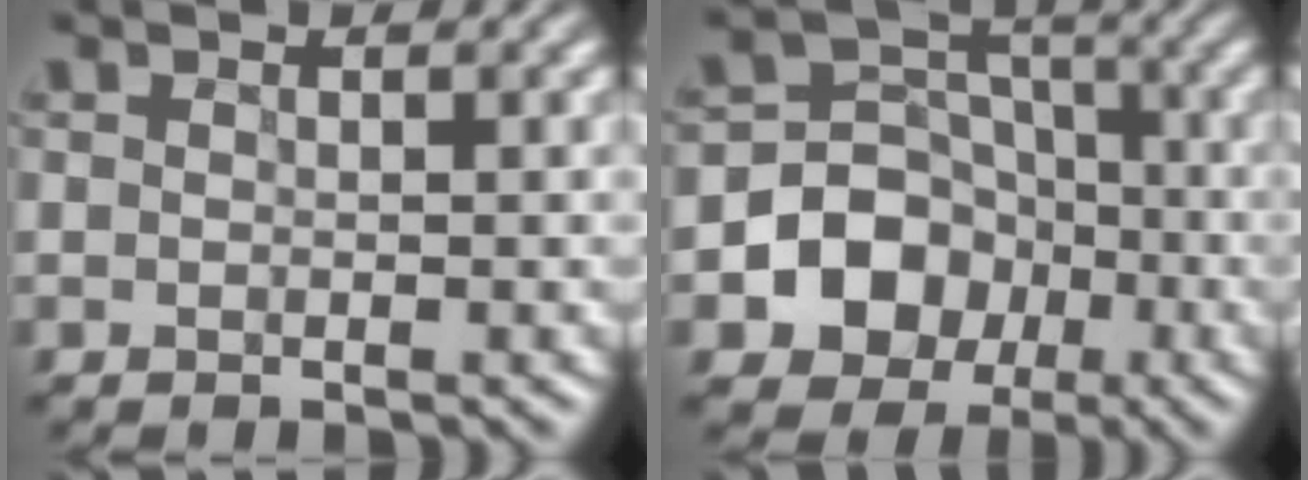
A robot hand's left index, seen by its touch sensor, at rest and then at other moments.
{"total": 7.4, "force": [-2.7, 6.2, 2.9], "torque": [-0.036, 0.008, -0.071]}